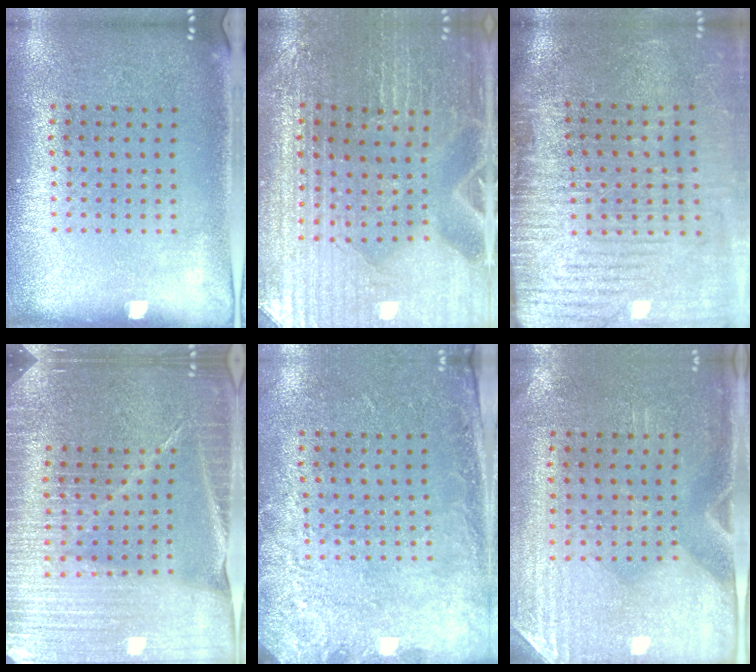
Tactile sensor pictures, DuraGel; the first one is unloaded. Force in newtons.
{"total": 2.5, "press": 2.4, "slide": 0.4}
{"total": 4.4, "press": 3.7, "slide": 2.3}
{"total": 4.5, "press": 4.2, "slide": 1.6}
{"total": 2.7, "press": 1.9, "slide": 1.9}
{"total": 2.9, "press": 2.5, "slide": 1.5}